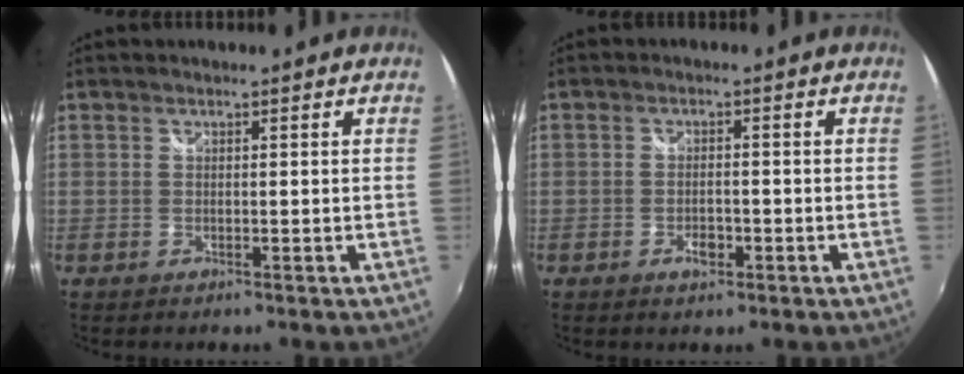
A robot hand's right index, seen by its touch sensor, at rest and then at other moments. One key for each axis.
{"total": 2.9, "fx": -1.4, "fy": 1.5, "fz": 2.1, "tx": -0.039, "ty": -0.003, "tz": -0.025}